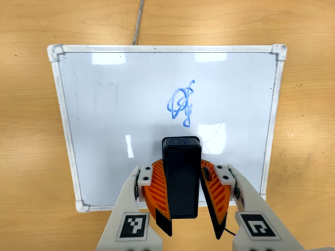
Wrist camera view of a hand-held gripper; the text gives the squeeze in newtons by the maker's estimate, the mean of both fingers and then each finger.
{"total": 10.9, "left": 10.6, "right": 11.2}